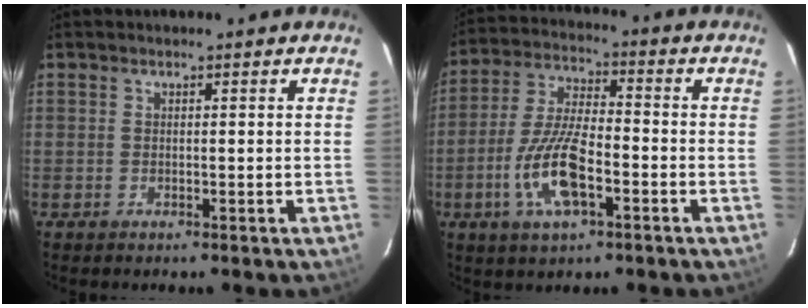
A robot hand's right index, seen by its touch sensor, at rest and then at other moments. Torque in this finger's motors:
{"motor_torque": [1.42, -0.72, 0.43, 0.17]}